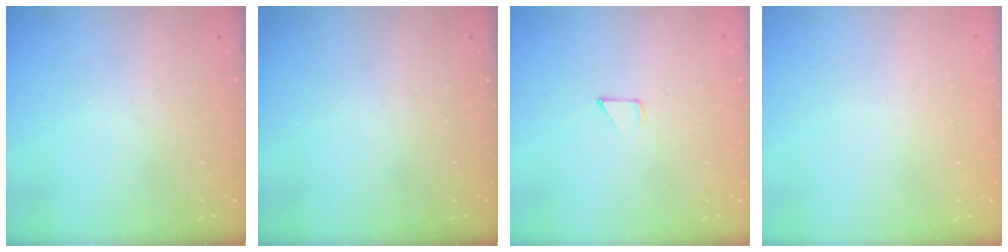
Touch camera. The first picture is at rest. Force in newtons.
{"total": 0.0}
{"total": 2.8, "press": 2.8, "slide": 0.2}
{"total": 0.9, "press": 0.9, "slide": 0.0}